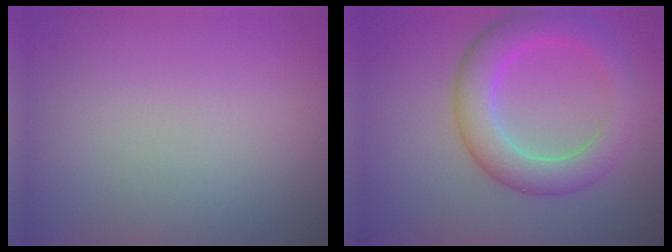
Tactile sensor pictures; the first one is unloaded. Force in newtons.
{"total": 5.6, "press": 5.6, "slide": 0.4}